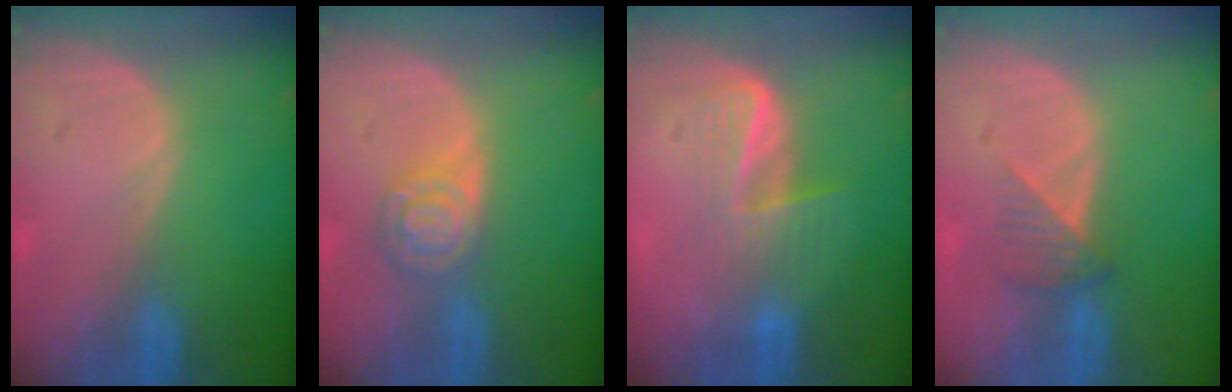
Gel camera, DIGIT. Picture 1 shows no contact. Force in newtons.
{"total": 5.5, "press": 4.8, "slide": 2.6}
{"total": 6.5, "press": 5.6, "slide": 3.4}
{"total": 3.1, "press": 2.8, "slide": 1.4}